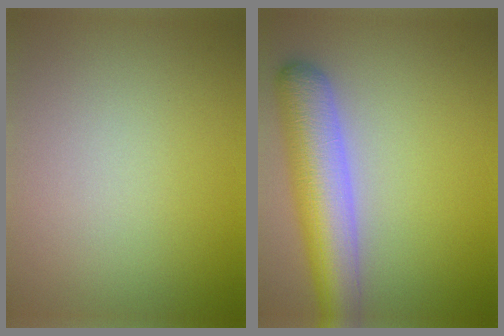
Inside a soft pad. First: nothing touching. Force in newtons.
{"total": 7.4, "press": 7.4, "slide": 0.5}